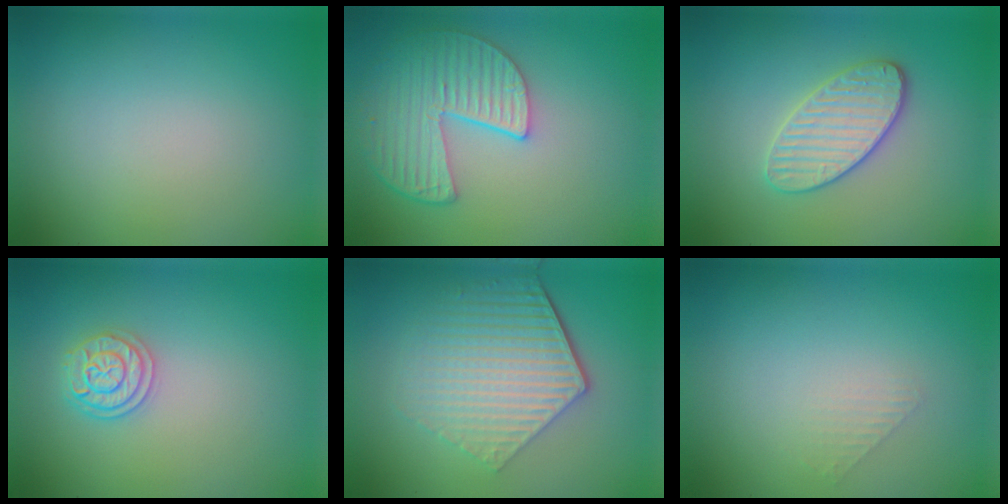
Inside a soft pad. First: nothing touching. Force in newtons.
{"total": 5.3, "press": 4.3, "slide": 3.1}
{"total": 3.7, "press": 3.5, "slide": 1.2}
{"total": 2.4, "press": 2.4, "slide": 0.4}
{"total": 6.2, "press": 4.6, "slide": 4.2}
{"total": 1.0, "press": 1.0, "slide": 0.1}